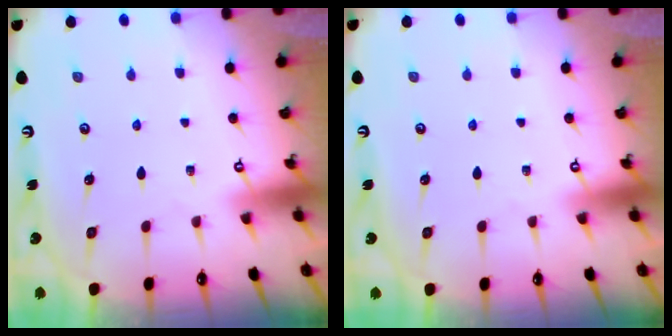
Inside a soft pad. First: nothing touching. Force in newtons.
{"total": 0.0}